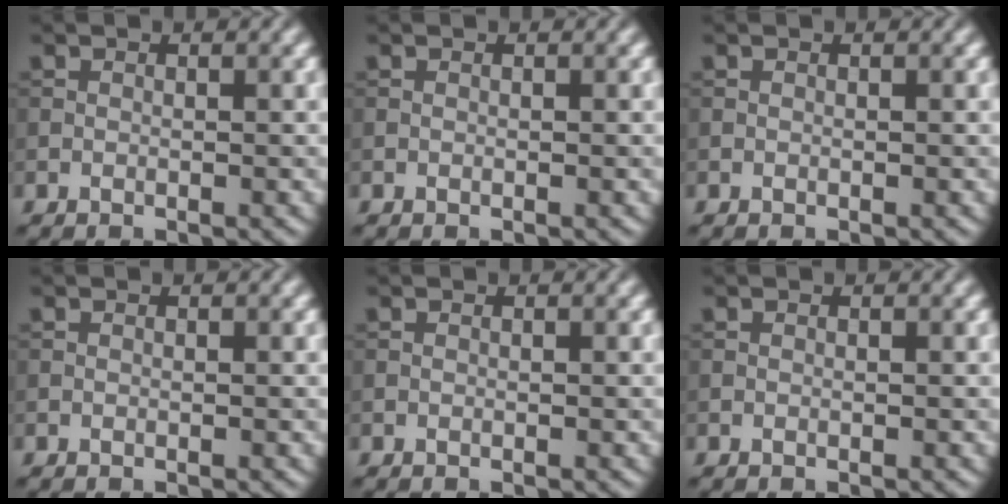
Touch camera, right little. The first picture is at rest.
{"total": 0.0}
{"total": 0.0}
{"total": 0.0}
{"total": 0.0}
{"total": 0.0}